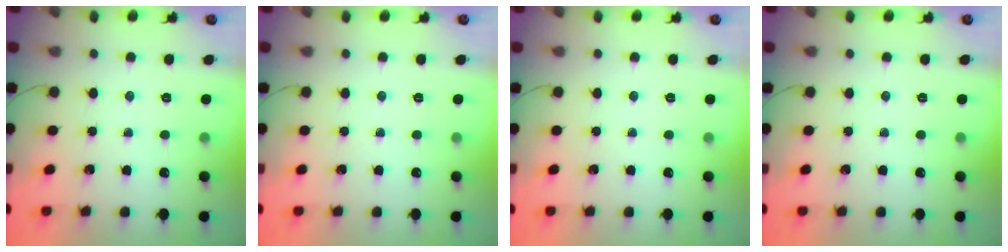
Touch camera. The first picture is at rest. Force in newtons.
{"total": 0.0}
{"total": 0.0}
{"total": 0.0}